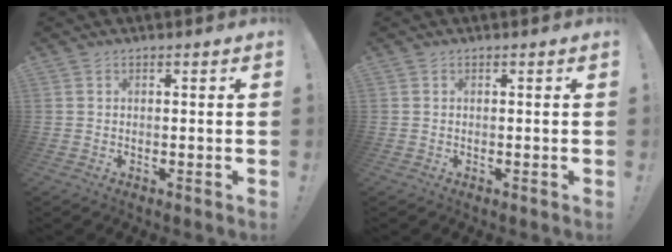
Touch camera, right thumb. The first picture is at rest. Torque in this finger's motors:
{"motor_torque": [0.13, -0.09, -0.08, -0.01, 0.02]}